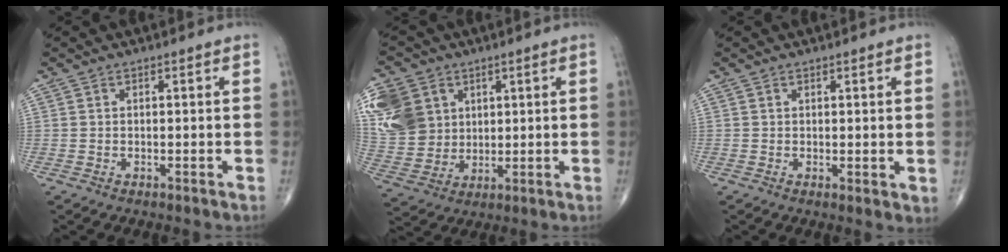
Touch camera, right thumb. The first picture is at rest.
{"total": 15.4, "force": [5.4, 12.5, 7.3], "torque": [-0.151, -0.002, 0.116]}
{"total": 1.9, "force": [0.5, 0.8, 1.7], "torque": [-0.026, -0.010, 0.007]}